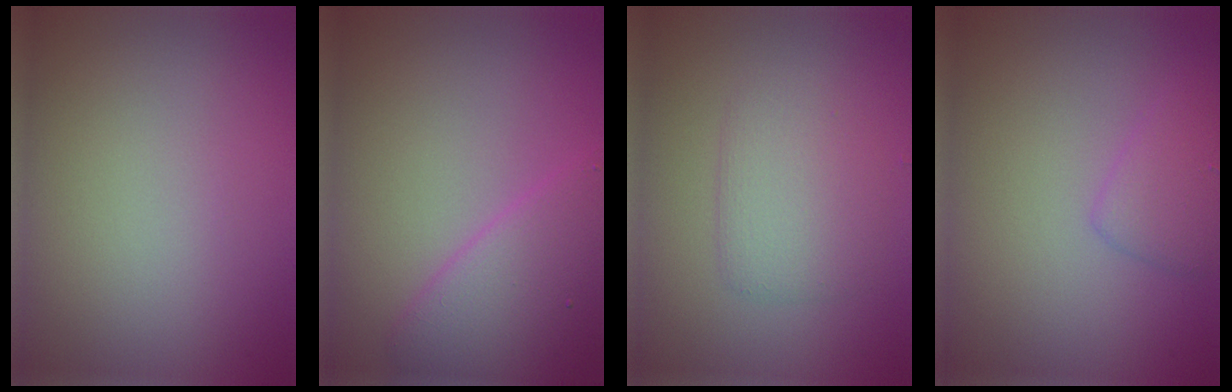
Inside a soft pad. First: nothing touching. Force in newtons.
{"total": 4.7, "press": 4.7, "slide": 0.2}
{"total": 2.9, "press": 2.9, "slide": 0.2}
{"total": 1.8, "press": 1.8, "slide": 0.2}